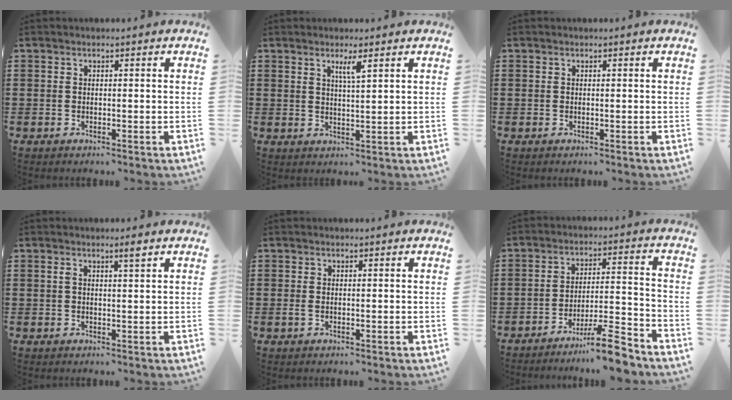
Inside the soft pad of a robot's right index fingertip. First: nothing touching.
{"total": 2.6, "force": [1.6, 0.1, 2.1], "torque": [-0.037, -0.004, 0.024]}
{"total": 0.0}
{"total": 1.9, "force": [1.0, 0.0, 1.6], "torque": [-0.025, -0.003, 0.015]}
{"total": 0.6, "force": [-0.1, 0.1, 0.6], "torque": [-0.013, -0.001, -0.003]}
{"total": 8.8, "force": [-7.2, 0.4, 5.0], "torque": [-0.073, 0.012, -0.132]}